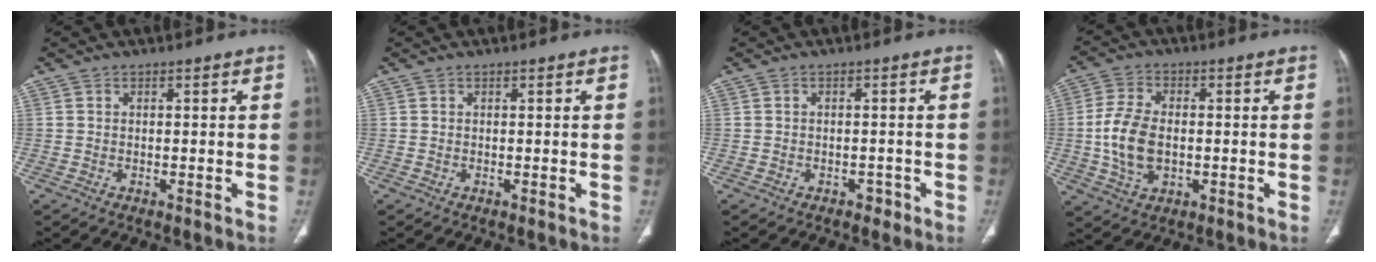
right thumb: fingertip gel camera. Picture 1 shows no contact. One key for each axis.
{"total": 0.0}
{"total": 1.7, "fx": -1.1, "fy": 1.2, "fz": 0.5, "tx": -0.003, "ty": 0.007, "tz": -0.013}
{"total": 10.0, "fx": -0.9, "fy": 6.2, "fz": 7.7, "tx": -0.156, "ty": 0.006, "tz": -0.015}